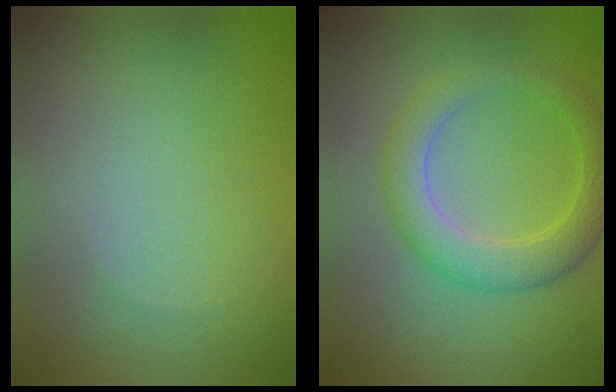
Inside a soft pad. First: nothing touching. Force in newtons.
{"total": 4.0, "press": 4.0, "slide": 0.3}